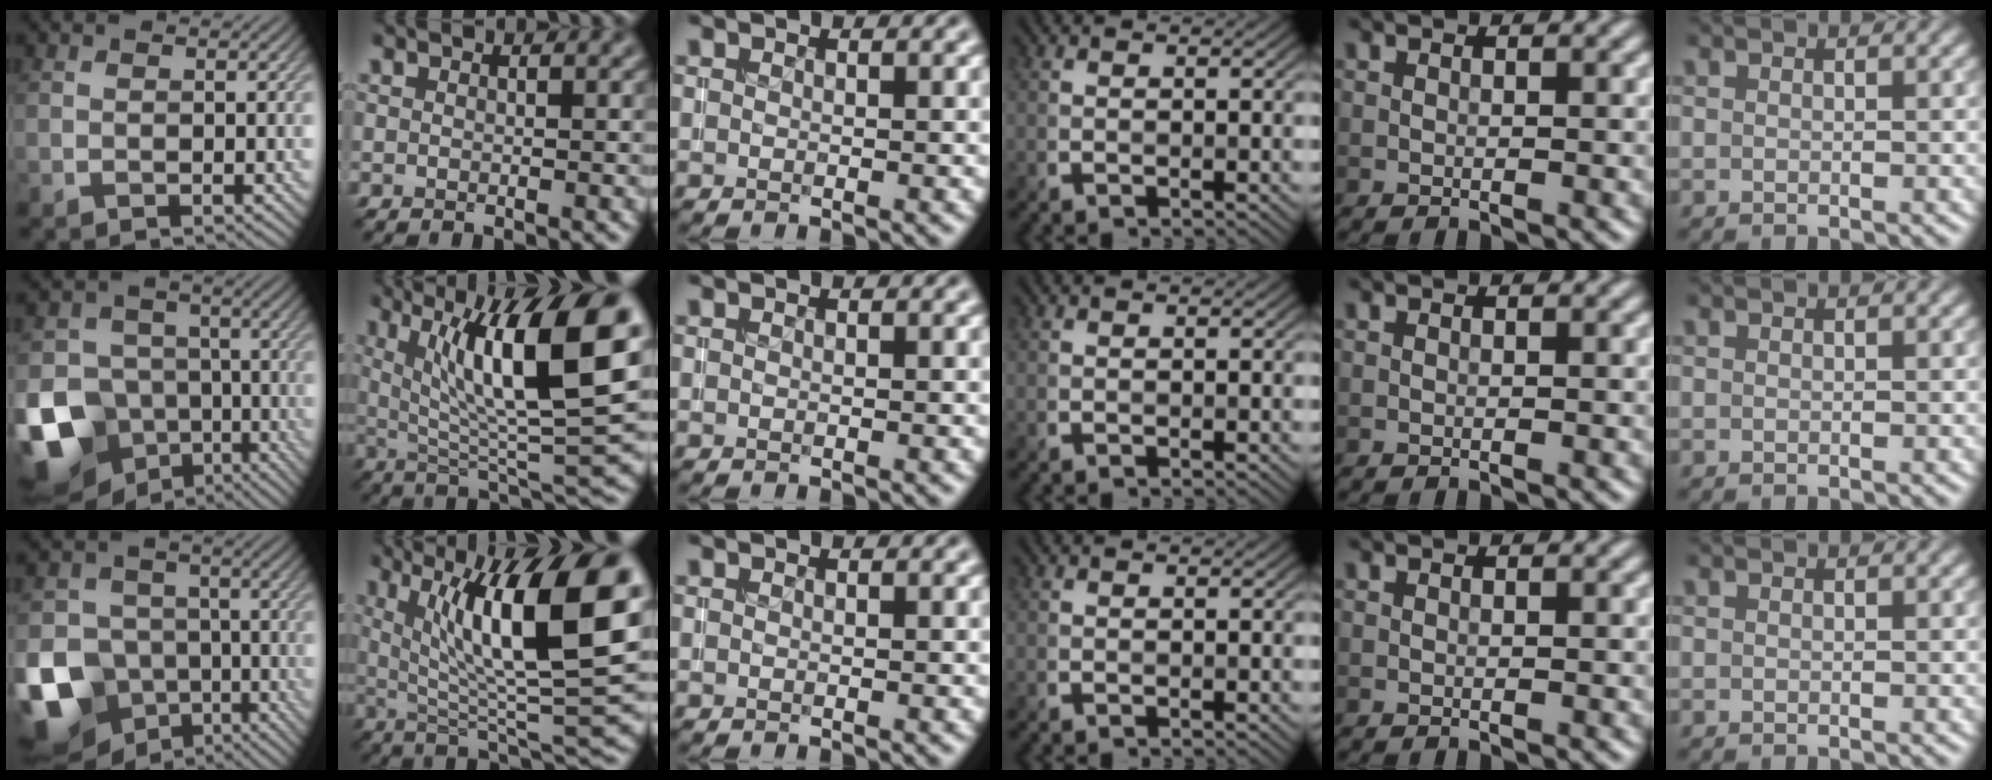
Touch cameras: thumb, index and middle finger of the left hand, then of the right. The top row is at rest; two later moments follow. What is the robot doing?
{"motion": "insert", "object": "coin"}